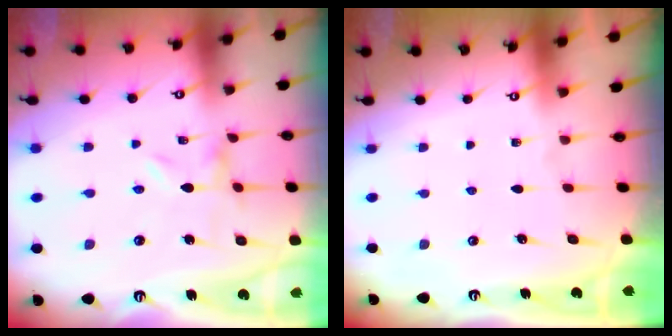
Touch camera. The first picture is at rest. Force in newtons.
{"total": 0.0}